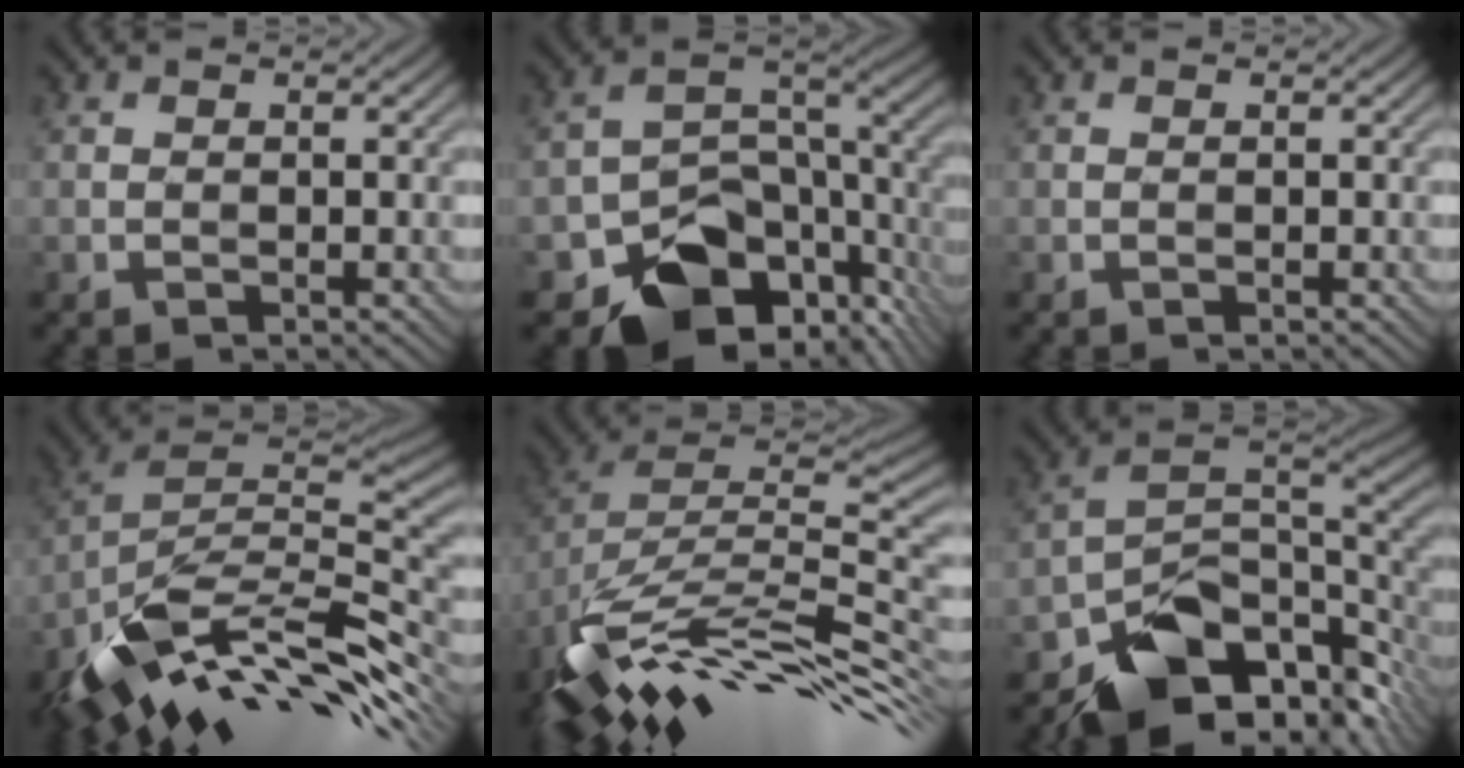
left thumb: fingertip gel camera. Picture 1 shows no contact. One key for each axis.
{"total": 12.8, "fx": -6.5, "fy": 8.7, "fz": 6.9, "tx": -0.106, "ty": -0.031, "tz": -0.102}
{"total": 0.0}
{"total": 15.3, "fx": -7.4, "fy": 6.6, "fz": 11.6, "tx": -0.234, "ty": -0.002, "tz": -0.144}
{"total": 15.1, "fx": -6.6, "fy": 5.6, "fz": 12.3, "tx": -0.246, "ty": 0.010, "tz": -0.117}
{"total": 14.6, "fx": -8.8, "fy": 7.6, "fz": 8.8, "tx": -0.163, "ty": -0.027, "tz": -0.127}